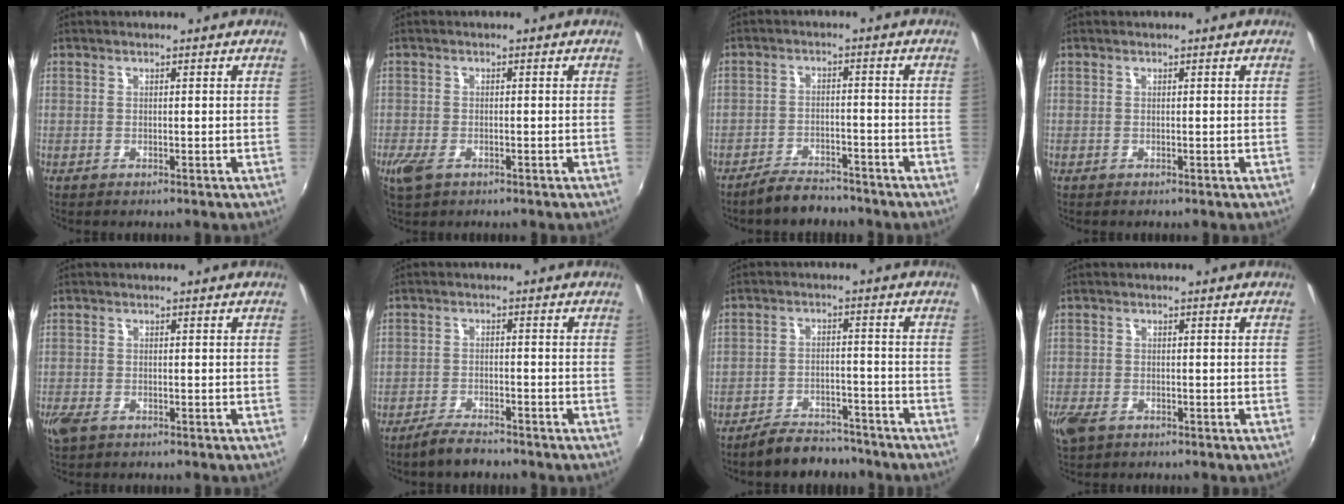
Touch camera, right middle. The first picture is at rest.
{"total": 4.2, "force": [-2.3, 2.4, 2.6], "torque": [-0.064, -0.011, -0.044]}
{"total": 6.0, "force": [-5.3, 2.0, 1.8], "torque": [-0.052, 0.006, -0.083]}
{"total": 0.0}
{"total": 3.4, "force": [-2.0, 1.9, 2.0], "torque": [-0.048, -0.009, -0.039]}
{"total": 4.6, "force": [-4.0, 1.0, 1.9], "torque": [-0.056, -0.004, -0.074]}
{"total": 8.1, "force": [-7.2, 2.8, 2.2], "torque": [-0.059, 0.010, -0.100]}
{"total": 4.7, "force": [-2.8, 2.8, 2.6], "torque": [-0.068, -0.012, -0.053]}